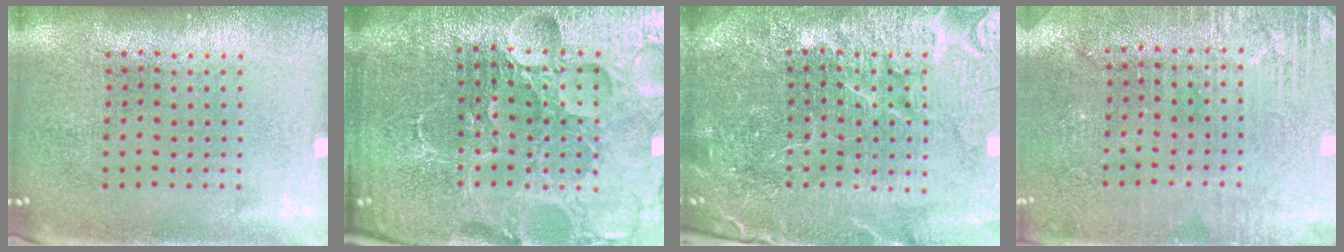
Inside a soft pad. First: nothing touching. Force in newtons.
{"total": 6.4, "press": 5.8, "slide": 2.8}
{"total": 5.7, "press": 5.2, "slide": 2.3}
{"total": 2.9, "press": 2.8, "slide": 0.6}